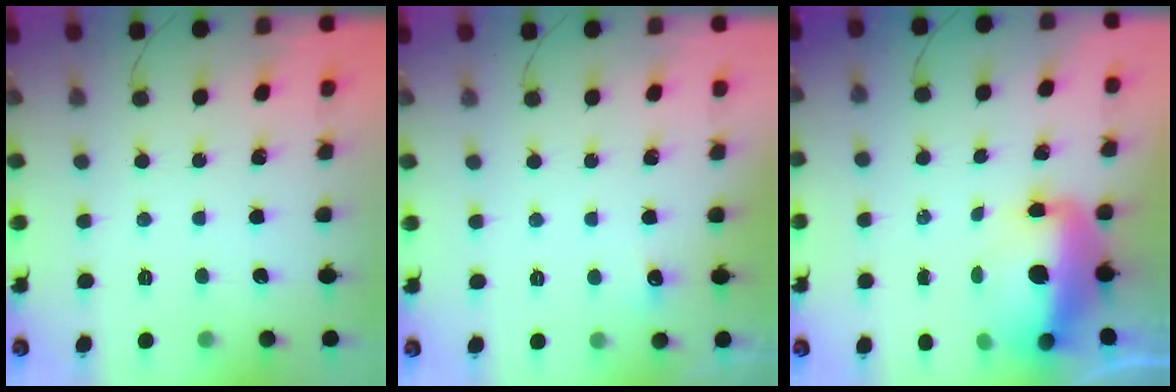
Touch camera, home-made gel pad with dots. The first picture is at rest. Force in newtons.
{"total": 3.9, "press": 3.7, "slide": 1.3}
{"total": 12.8, "press": 12.6, "slide": 2.7}